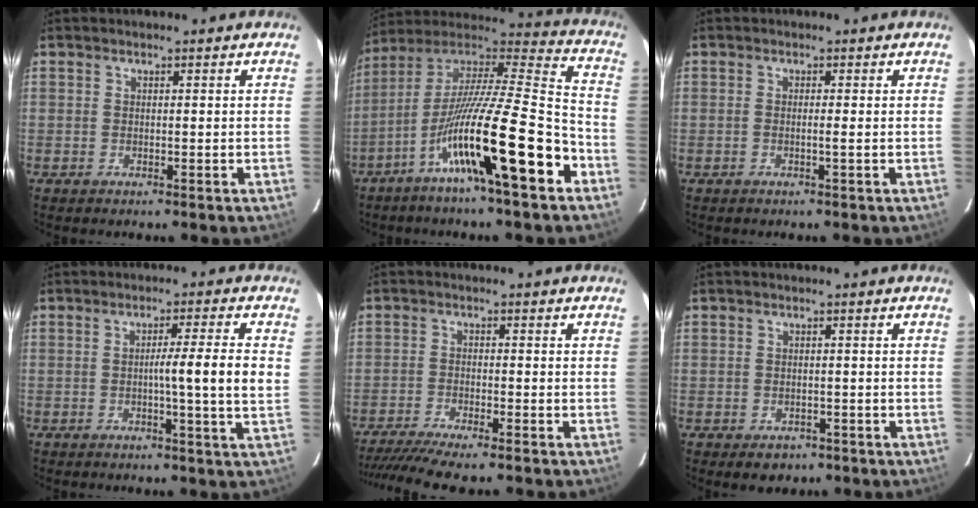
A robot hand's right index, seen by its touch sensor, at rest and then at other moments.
{"total": 21.3, "force": [-9.7, 0.8, 18.9], "torque": [-0.340, -0.022, -0.174]}
{"total": 0.6, "force": [-0.1, -0.2, 0.6], "torque": [-0.006, 0.003, -0.005]}
{"total": 6.8, "force": [0.0, -1.2, 6.7], "torque": [-0.097, -0.001, -0.001]}
{"total": 9.6, "force": [-8.4, -0.2, 4.7], "torque": [-0.068, -0.018, -0.134]}
{"total": 2.9, "force": [-1.8, 2.1, 1.0], "torque": [-0.011, 0.003, -0.015]}